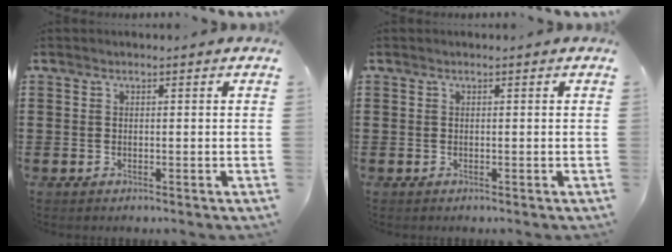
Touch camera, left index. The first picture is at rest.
{"total": 0.0}